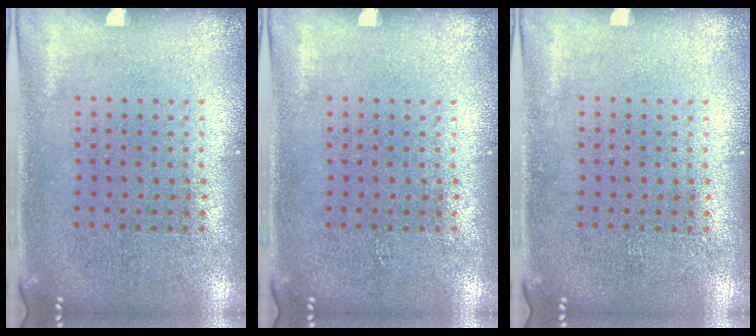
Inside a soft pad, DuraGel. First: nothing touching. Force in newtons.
{"total": 0.0}
{"total": 0.0}